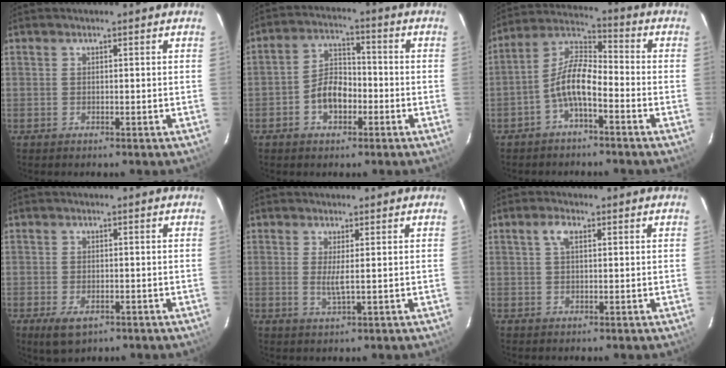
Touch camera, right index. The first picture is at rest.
{"total": 6.9, "force": [-2.7, 4.5, 4.5], "torque": [-0.082, 0.024, -0.042]}
{"total": 8.2, "force": [-3.8, 2.8, 6.6], "torque": [-0.145, 0.020, -0.075]}
{"total": 5.2, "force": [-2.8, 2.7, 3.5], "torque": [-0.078, -0.017, -0.044]}
{"total": 2.7, "force": [0.2, 0.0, 2.6], "torque": [-0.052, -0.006, 0.005]}
{"total": 2.8, "force": [1.0, 1.2, 2.2], "torque": [-0.044, 0.010, 0.020]}